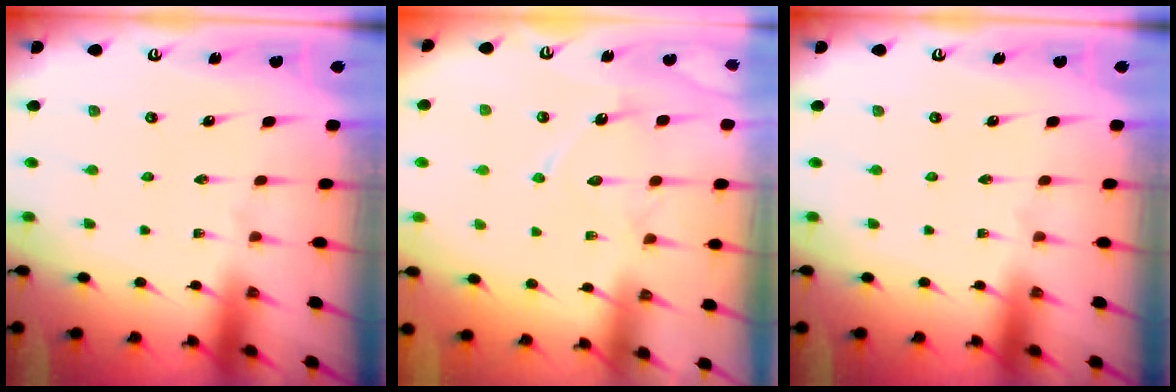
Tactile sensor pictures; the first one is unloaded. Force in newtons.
{"total": 9.9, "press": 9.9, "slide": 0.7}
{"total": 0.0}